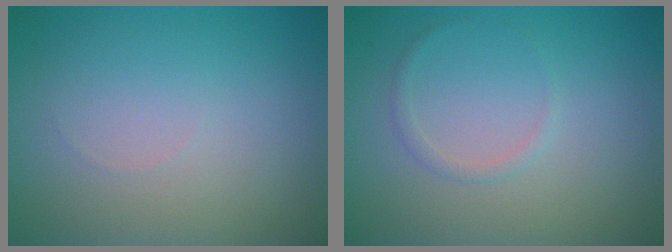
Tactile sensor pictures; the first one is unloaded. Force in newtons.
{"total": 0.8, "press": 0.8, "slide": 0.0}